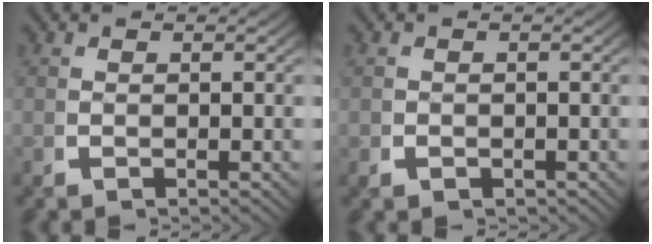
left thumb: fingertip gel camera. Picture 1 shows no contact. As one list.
[{"total": 0.9, "force": [-0.5, 0.6, 0.3], "torque": [-0.006, -0.006, -0.005]}]